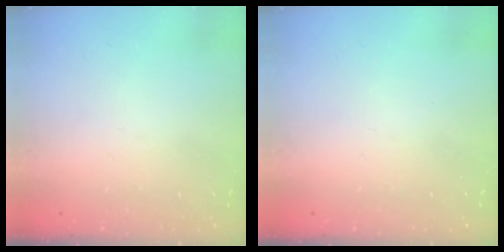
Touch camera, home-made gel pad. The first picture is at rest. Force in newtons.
{"total": 0.0}